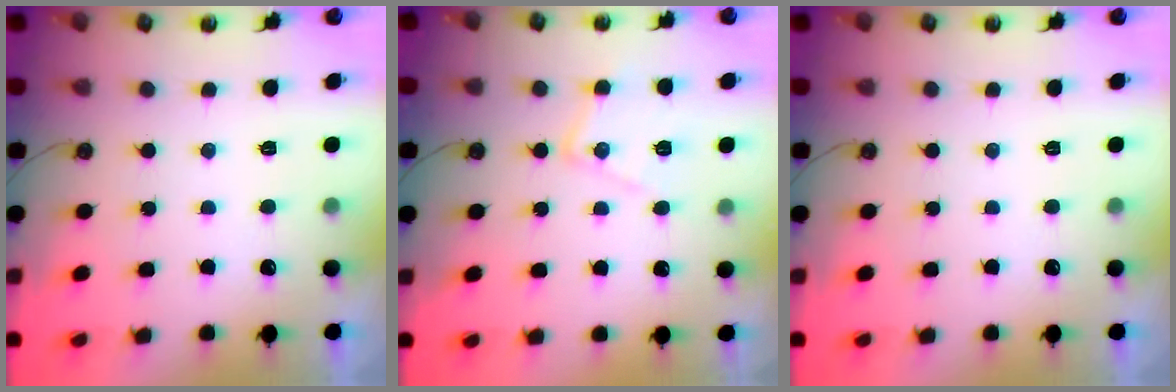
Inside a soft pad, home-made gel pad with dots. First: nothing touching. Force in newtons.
{"total": 11.2, "press": 11.1, "slide": 0.7}
{"total": 0.0}